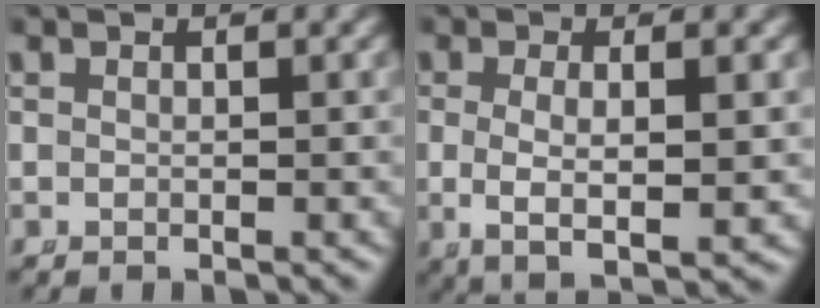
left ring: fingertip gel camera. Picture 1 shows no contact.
{"total": 5.1, "force": [-0.1, 2.0, 4.7], "torque": [-0.091, -0.013, 0.010]}